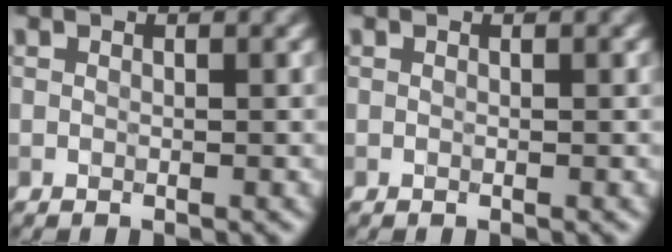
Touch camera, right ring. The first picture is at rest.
{"total": 0.0}